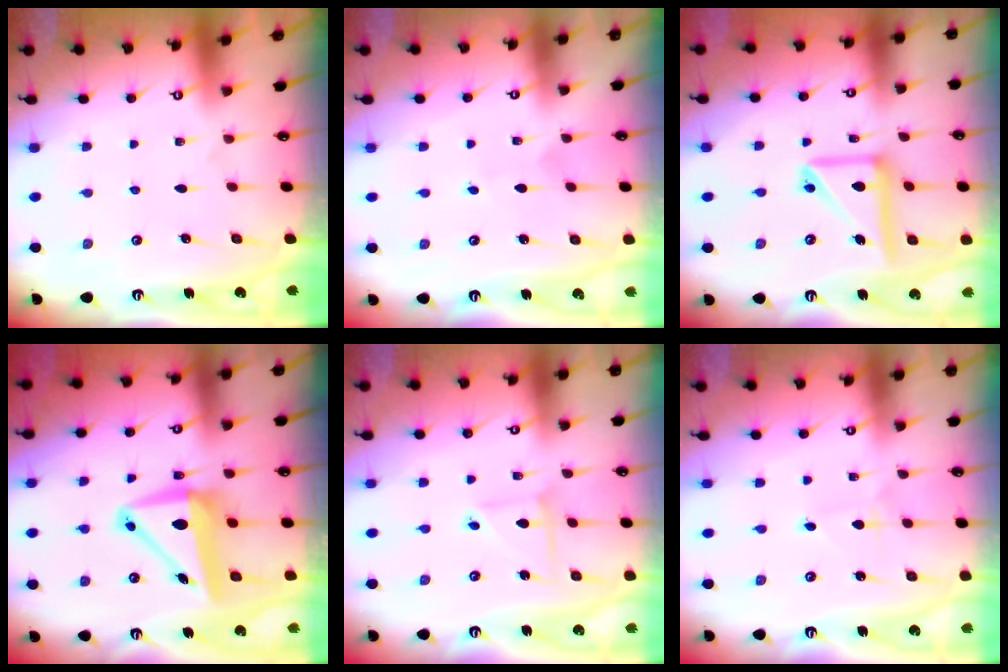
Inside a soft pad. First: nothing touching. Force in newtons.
{"total": 2.2, "press": 2.2, "slide": 0.2}
{"total": 14.0, "press": 13.9, "slide": 1.4}
{"total": 9.4, "press": 9.2, "slide": 1.7}
{"total": 3.1, "press": 3.1, "slide": 0.3}
{"total": 1.3, "press": 1.3, "slide": 0.1}